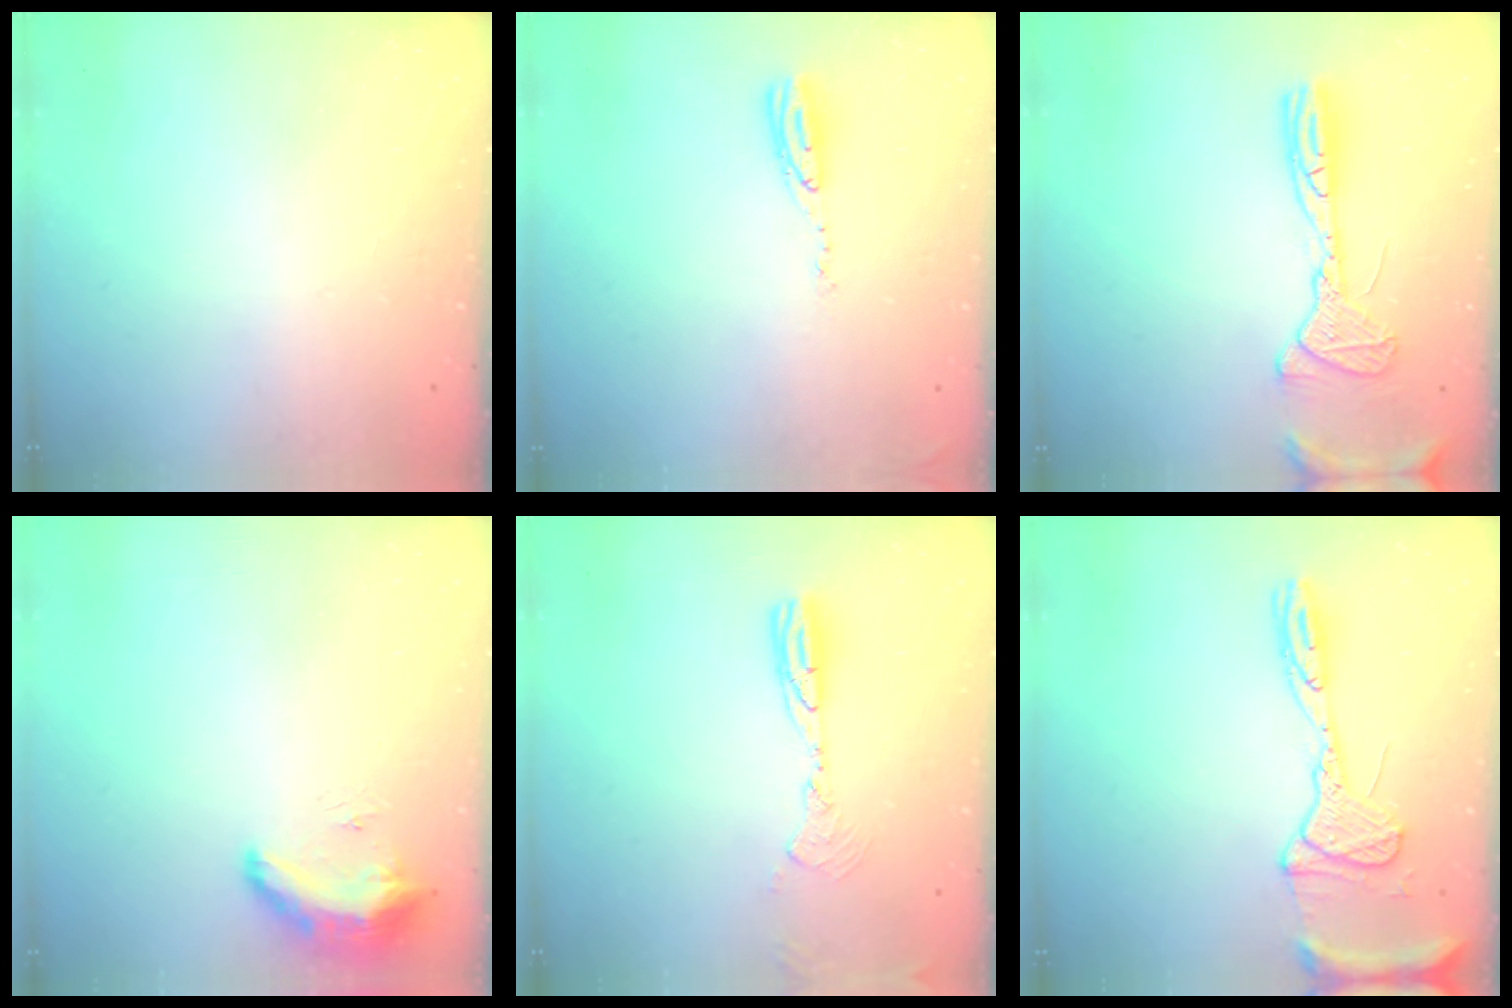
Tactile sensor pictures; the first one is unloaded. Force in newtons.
{"total": 5.9, "press": 5.9, "slide": 0.4}
{"total": 12.5, "press": 12.3, "slide": 2.3}
{"total": 16.1, "press": 10.6, "slide": 12.1}
{"total": 9.2, "press": 9.0, "slide": 2.2}
{"total": 15.5, "press": 15.4, "slide": 1.2}